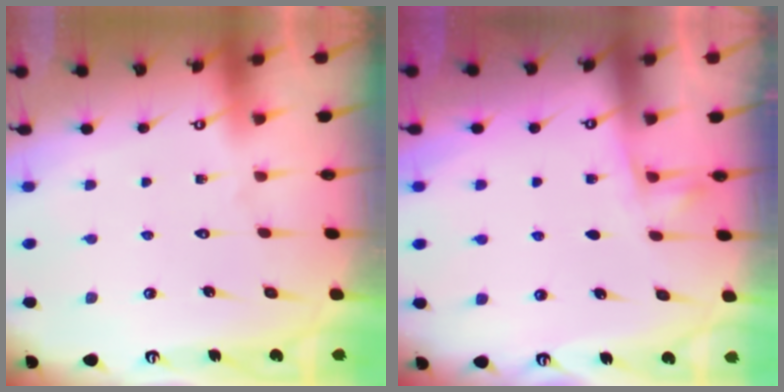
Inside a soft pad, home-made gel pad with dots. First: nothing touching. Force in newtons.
{"total": 3.0, "press": 3.0, "slide": 0.4}